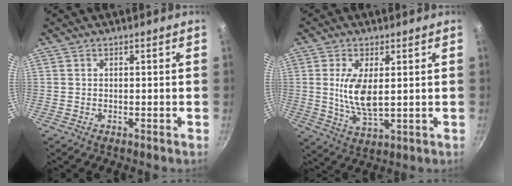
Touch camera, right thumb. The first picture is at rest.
{"total": 8.6, "force": [1.2, 3.6, 7.7], "torque": [-0.147, -0.013, 0.030]}